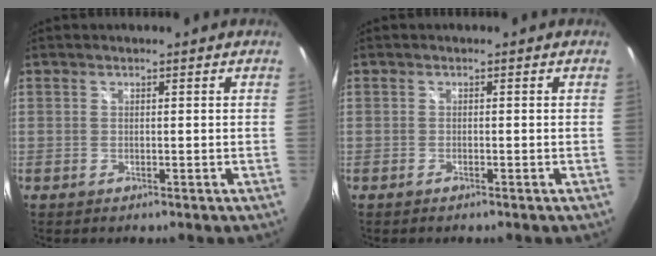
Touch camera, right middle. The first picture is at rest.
{"total": 0.6, "force": [-0.5, 0.1, 0.3], "torque": [-0.004, -0.002, -0.011]}